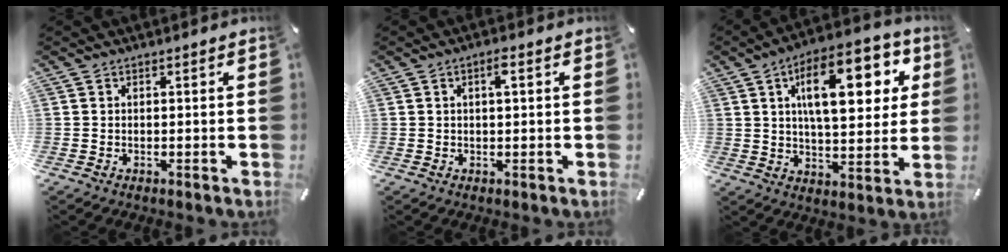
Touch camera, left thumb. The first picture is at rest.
{"total": 2.4, "force": [0.7, 0.7, 2.2], "torque": [-0.036, 0.003, 0.009]}
{"total": 19.7, "force": [7.3, 8.7, 16.1], "torque": [-0.237, -0.008, 0.111]}